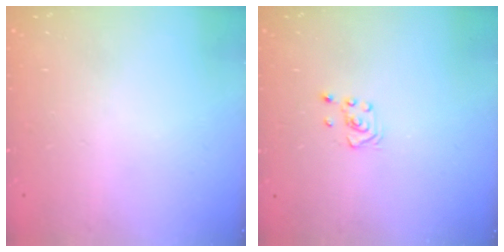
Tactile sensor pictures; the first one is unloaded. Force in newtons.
{"total": 2.6, "press": 2.4, "slide": 1.0}